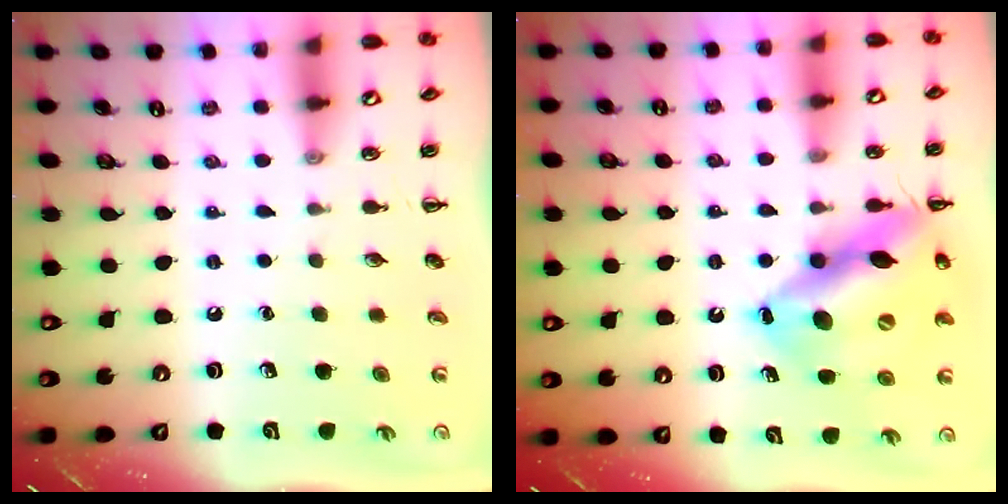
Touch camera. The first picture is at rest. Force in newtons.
{"total": 17.6, "press": 17.3, "slide": 3.1}